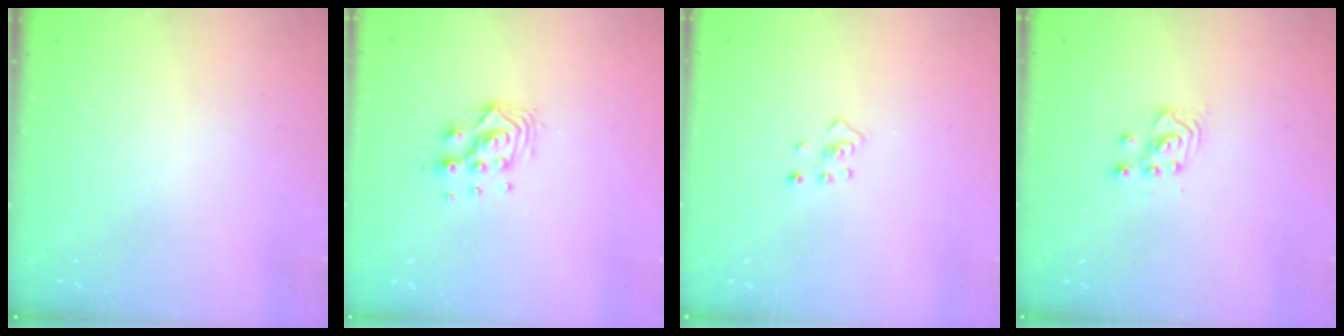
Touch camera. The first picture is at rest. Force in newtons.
{"total": 8.6, "press": 8.6, "slide": 0.7}
{"total": 2.4, "press": 2.3, "slide": 0.4}
{"total": 2.4, "press": 2.3, "slide": 0.2}